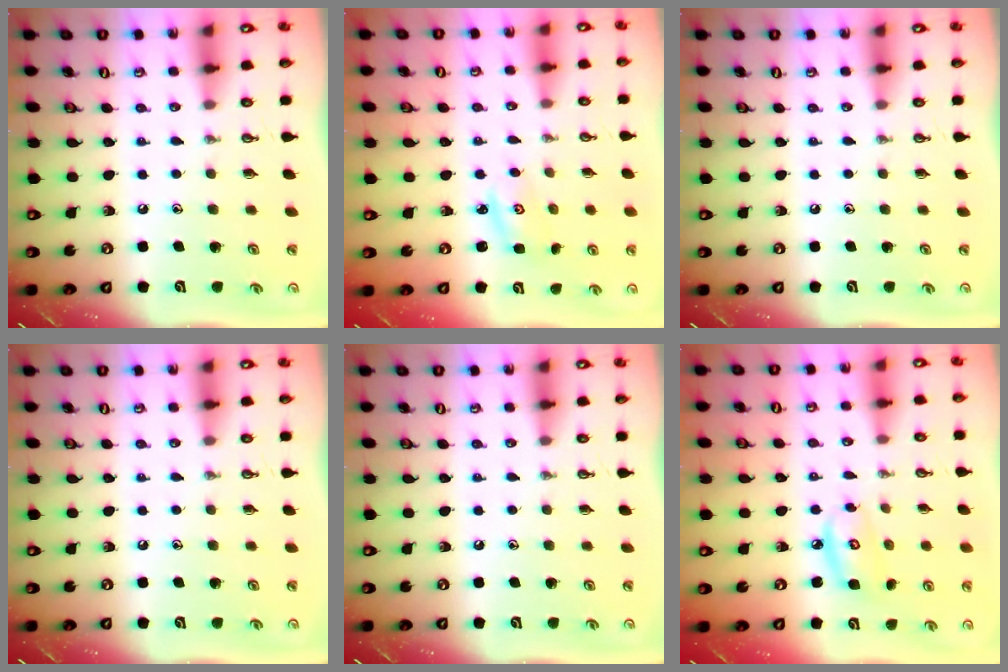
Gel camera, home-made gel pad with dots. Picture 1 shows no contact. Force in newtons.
{"total": 2.7, "press": 2.7, "slide": 0.4}
{"total": 0.0}
{"total": 0.0}
{"total": 0.0}
{"total": 6.1, "press": 6.1, "slide": 0.4}